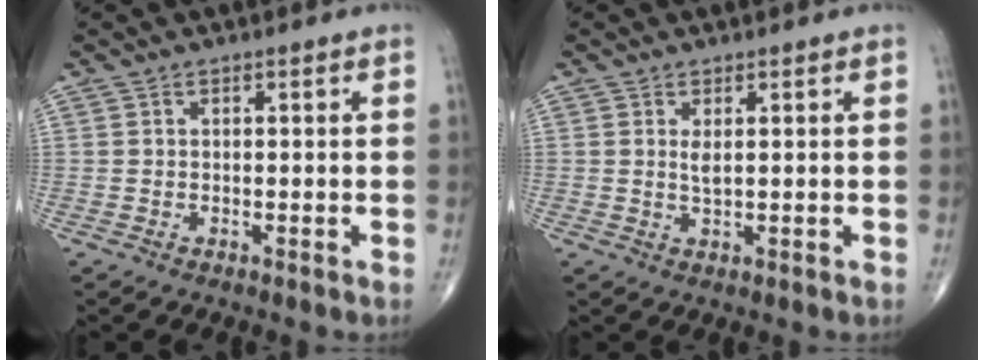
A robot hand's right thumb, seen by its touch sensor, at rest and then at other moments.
{"total": 1.6, "force": [0.5, 0.4, 1.4], "torque": [-0.028, -0.007, 0.013]}